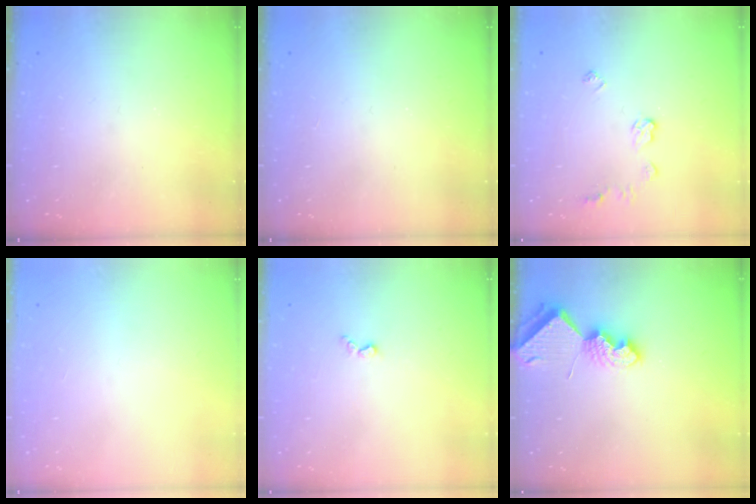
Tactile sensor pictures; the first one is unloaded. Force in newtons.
{"total": 0.0}
{"total": 7.0, "press": 6.9, "slide": 0.4}
{"total": 0.0}
{"total": 3.4, "press": 3.4, "slide": 0.5}
{"total": 7.3, "press": 7.2, "slide": 0.9}